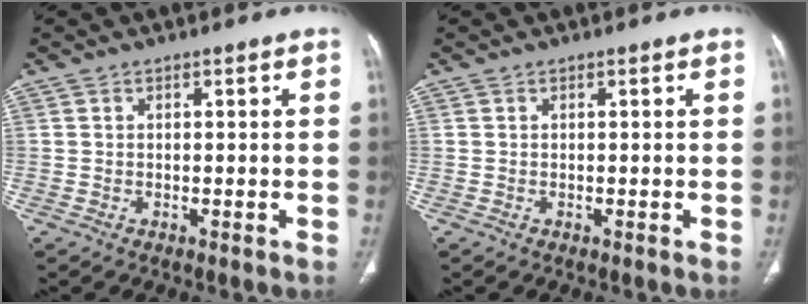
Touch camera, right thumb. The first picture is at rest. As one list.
[{"total": 0.0}]